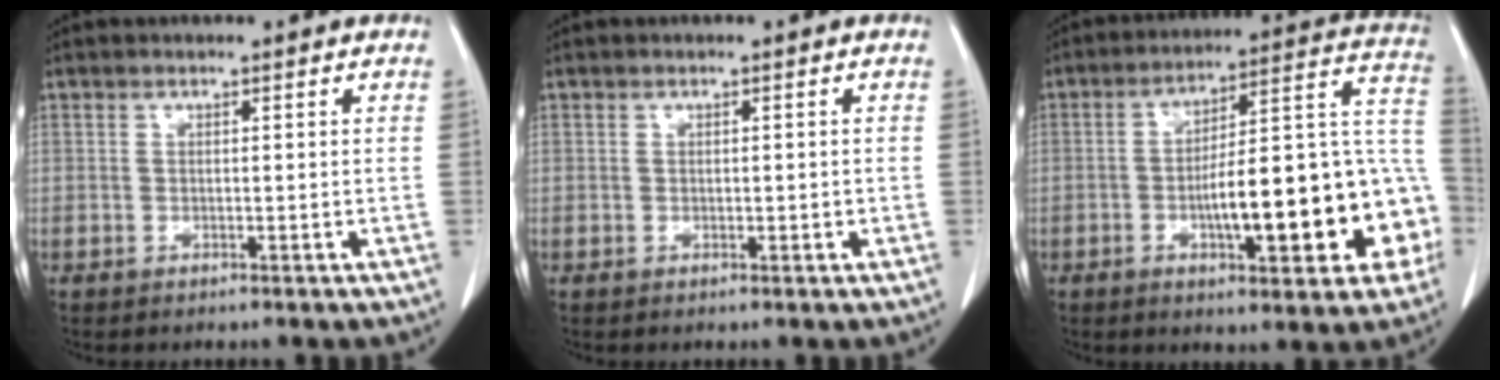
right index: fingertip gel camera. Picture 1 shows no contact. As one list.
[{"total": 0.9, "force": [-0.1, 0.6, 0.7], "torque": [-0.006, 0.003, 0.001]}, {"total": 21.1, "force": [-5.6, 5.0, 19.8], "torque": [-0.211, 0.043, -0.067]}]